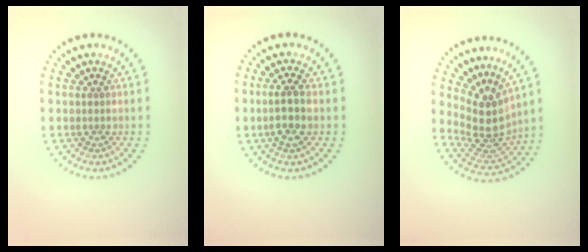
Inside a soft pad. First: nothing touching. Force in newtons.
{"total": 2.7, "press": 2.5, "slide": 1.1}
{"total": 4.3, "press": 3.1, "slide": 3.0}